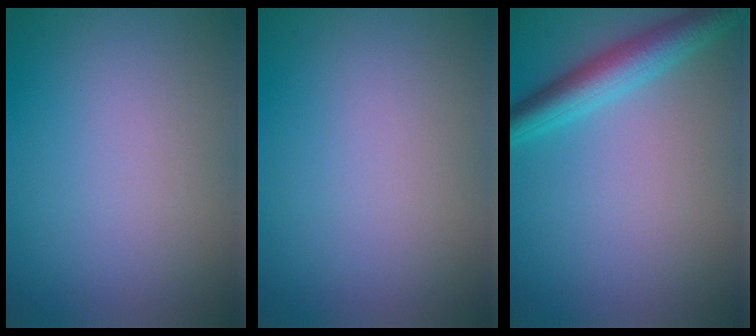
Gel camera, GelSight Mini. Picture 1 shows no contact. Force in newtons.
{"total": 0.0}
{"total": 4.3, "press": 4.3, "slide": 0.2}